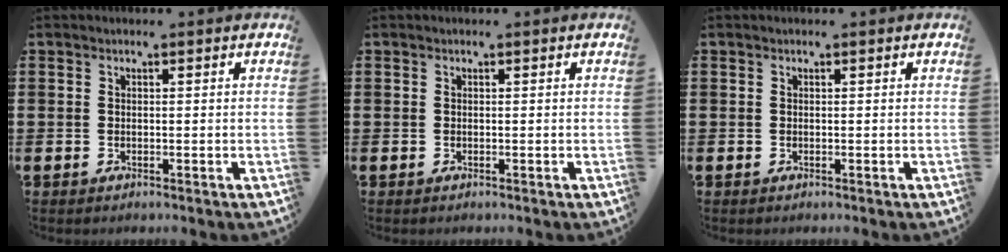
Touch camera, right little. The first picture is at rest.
{"total": 0.0}
{"total": 0.0}